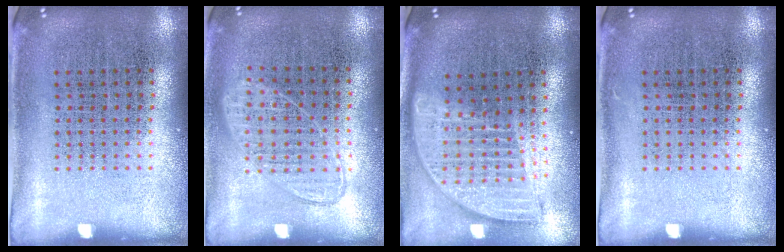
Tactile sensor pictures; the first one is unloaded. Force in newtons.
{"total": 1.0, "press": 0.9, "slide": 0.4}
{"total": 1.8, "press": 1.5, "slide": 1.0}
{"total": 0.0}